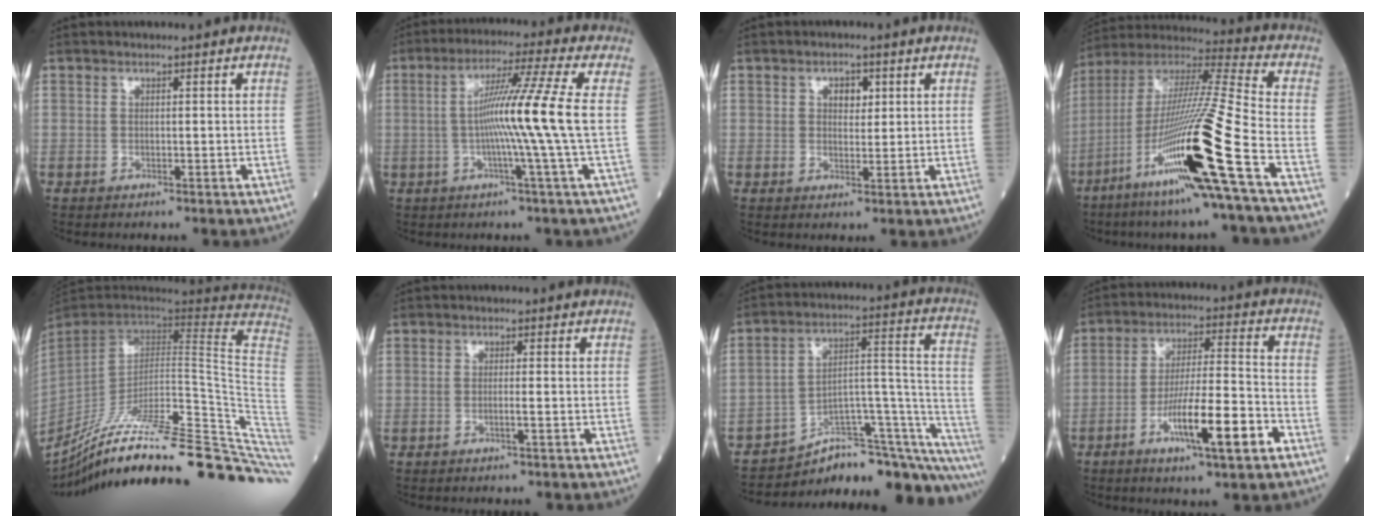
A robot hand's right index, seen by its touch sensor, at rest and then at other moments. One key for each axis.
{"total": 10.9, "fx": -0.6, "fy": -3.1, "fz": 10.4, "tx": -0.183, "ty": 0.001, "tz": -0.010}
{"total": 2.8, "fx": 1.1, "fy": 1.7, "fz": 1.9, "tx": -0.025, "ty": 0.004, "tz": 0.016}
{"total": 22.9, "fx": -9.9, "fy": -1.4, "fz": 20.6, "tx": -0.402, "ty": -0.042, "tz": -0.191}
{"total": 39.4, "fx": -30.6, "fy": 3.3, "fz": 24.5, "tx": -0.257, "ty": -0.056, "tz": -0.429}
{"total": 0.8, "fx": -0.4, "fy": -0.2, "fz": 0.7, "tx": -0.012, "ty": 0.001, "tz": -0.008}
{"total": 22.1, "fx": -19.8, "fy": 4.5, "fz": 8.8, "tx": -0.041, "ty": 0.064, "tz": -0.274}
{"total": 12.0, "fx": -5.5, "fy": 1.0, "fz": 10.7, "tx": -0.186, "ty": -0.004, "tz": -0.093}